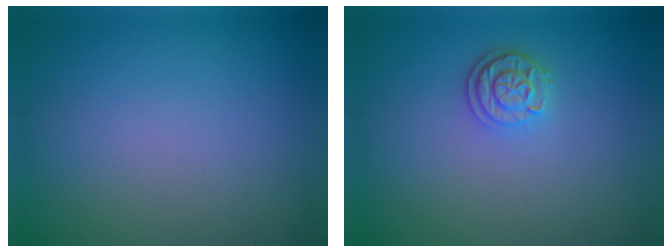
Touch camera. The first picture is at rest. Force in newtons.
{"total": 2.4, "press": 2.1, "slide": 1.3}